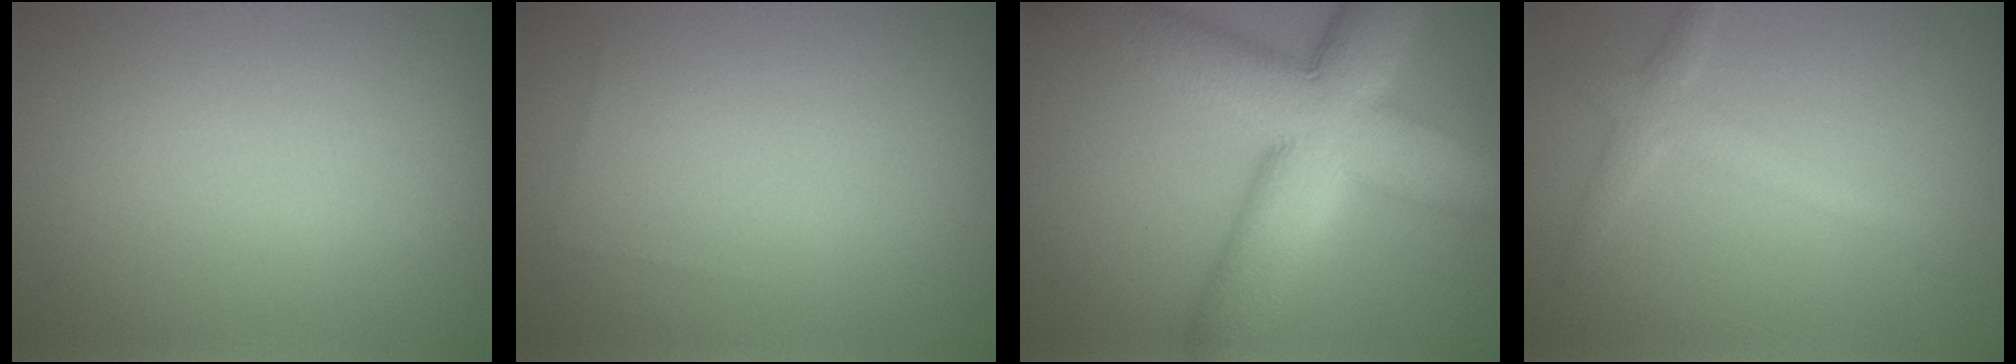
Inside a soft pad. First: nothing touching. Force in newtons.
{"total": 0.0}
{"total": 12.8, "press": 12.8, "slide": 0.7}
{"total": 2.2, "press": 2.2, "slide": 0.1}